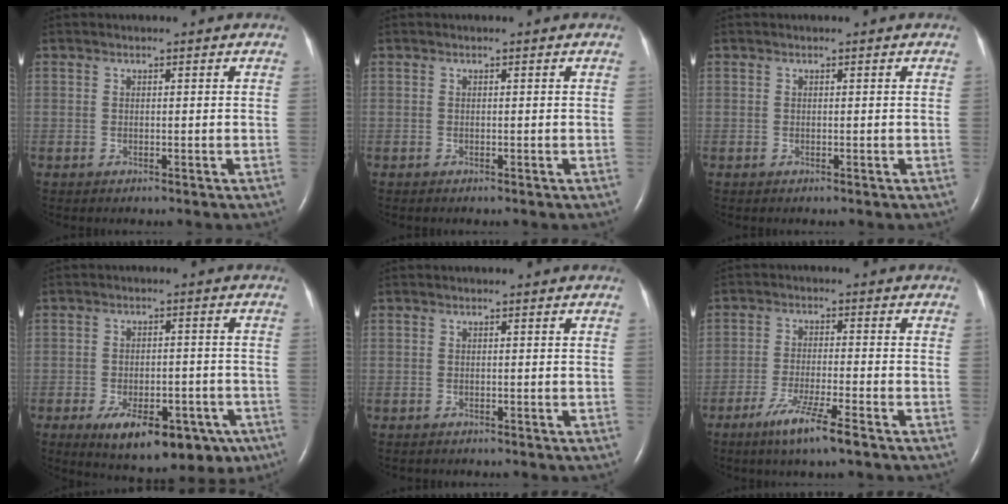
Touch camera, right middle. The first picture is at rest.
{"total": 0.0}
{"total": 0.0}
{"total": 15.2, "force": [-8.7, 7.5, 10.0], "torque": [-0.124, 0.004, -0.112]}
{"total": 0.7, "force": [-0.6, 0.3, 0.1], "torque": [-0.012, -0.001, -0.010]}
{"total": 7.8, "force": [-4.8, -0.4, 6.1], "torque": [-0.117, -0.020, -0.088]}